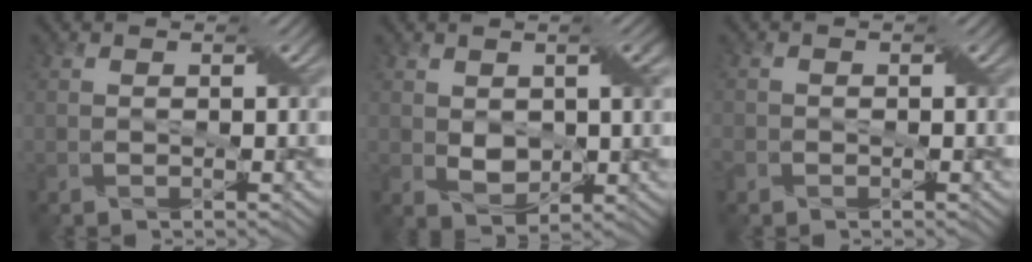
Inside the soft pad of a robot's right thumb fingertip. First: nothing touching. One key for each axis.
{"total": 3.6, "fx": 0.7, "fy": 2.3, "fz": 2.7, "tx": -0.052, "ty": -0.002, "tz": 0.018}
{"total": 1.3, "fx": -0.8, "fy": 1.1, "fz": 0.1, "tx": -0.009, "ty": 0.000, "tz": -0.015}